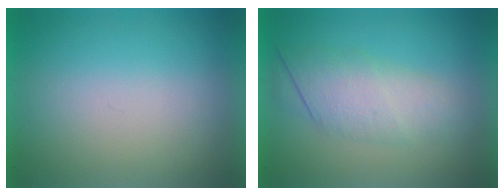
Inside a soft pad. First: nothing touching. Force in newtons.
{"total": 3.1}